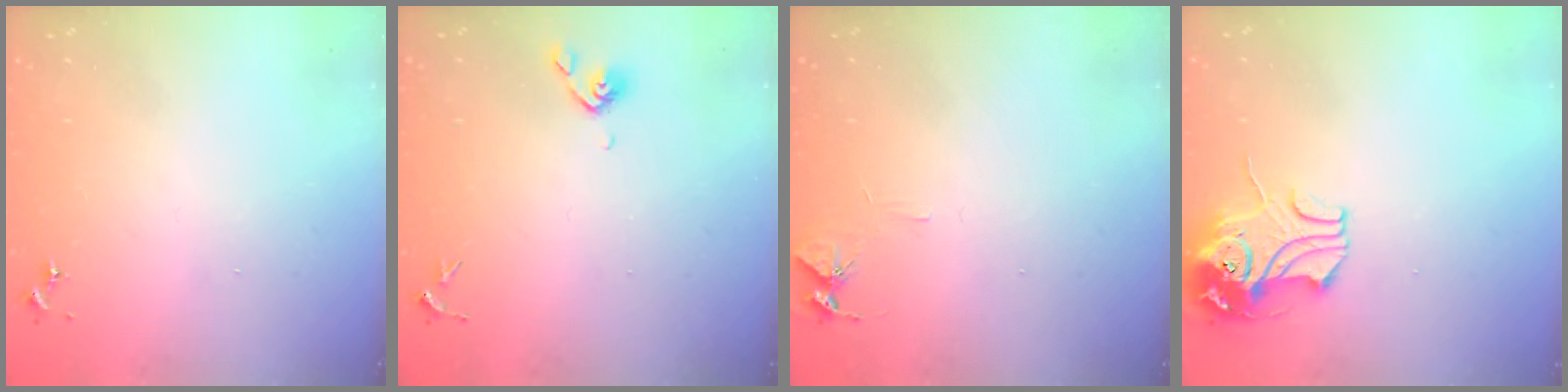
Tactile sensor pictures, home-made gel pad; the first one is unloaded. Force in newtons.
{"total": 5.1, "press": 4.9, "slide": 1.2}
{"total": 5.4, "press": 5.4, "slide": 0.6}
{"total": 10.6, "press": 10.4, "slide": 1.7}